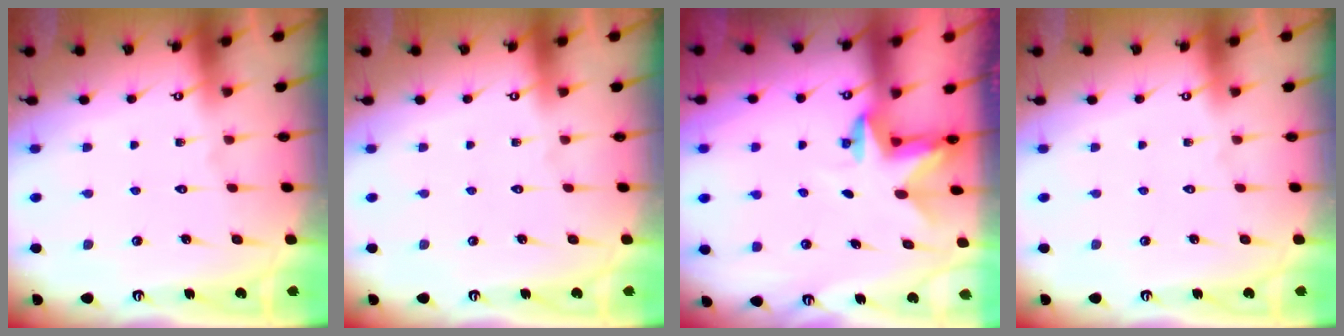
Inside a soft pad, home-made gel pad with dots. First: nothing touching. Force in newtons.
{"total": 0.0}
{"total": 2.5, "press": 2.5, "slide": 0.4}
{"total": 0.0}